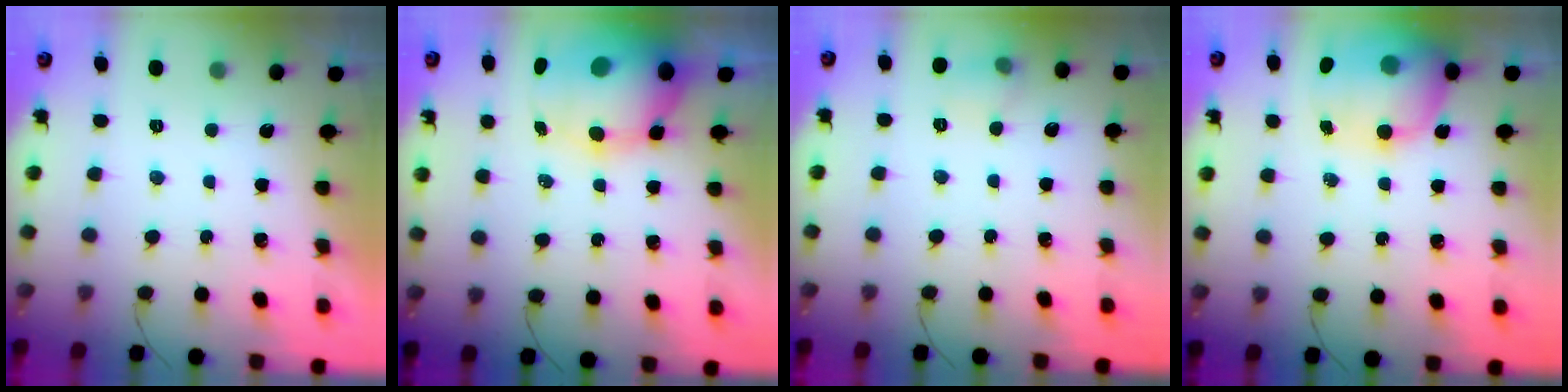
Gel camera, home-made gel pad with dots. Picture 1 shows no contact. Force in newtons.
{"total": 17.5, "press": 15.4, "slide": 8.3}
{"total": 6.3, "press": 6.0, "slide": 1.7}
{"total": 15.4, "press": 15.1, "slide": 3.4}